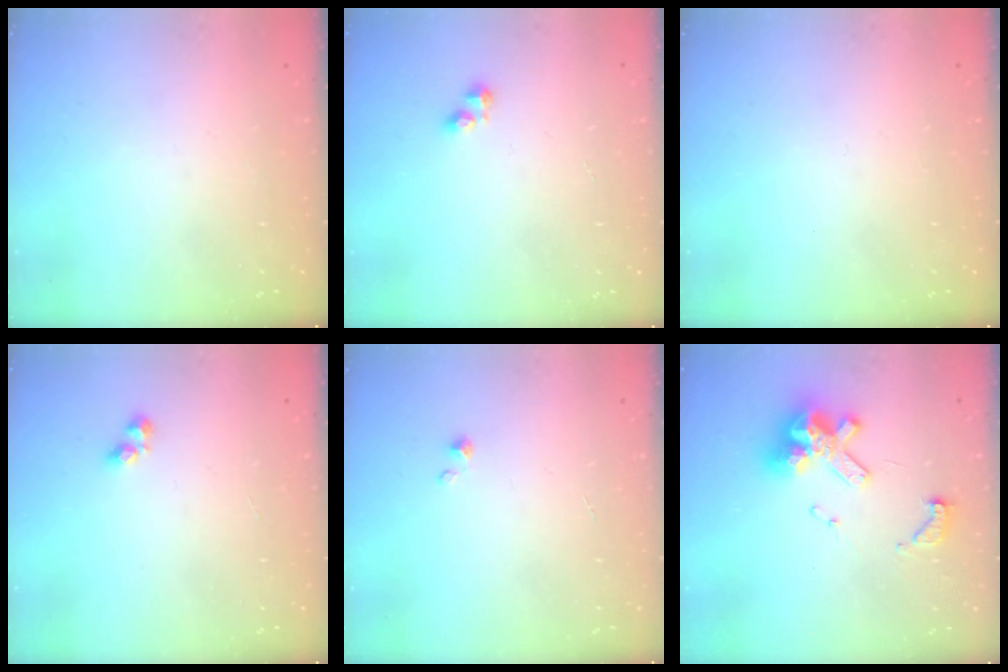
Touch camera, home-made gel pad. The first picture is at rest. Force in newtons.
{"total": 2.9, "press": 2.9, "slide": 0.4}
{"total": 0.0}
{"total": 3.5, "press": 3.3, "slide": 1.1}
{"total": 0.6, "press": 0.6, "slide": 0.1}
{"total": 12.2, "press": 12.1, "slide": 1.1}